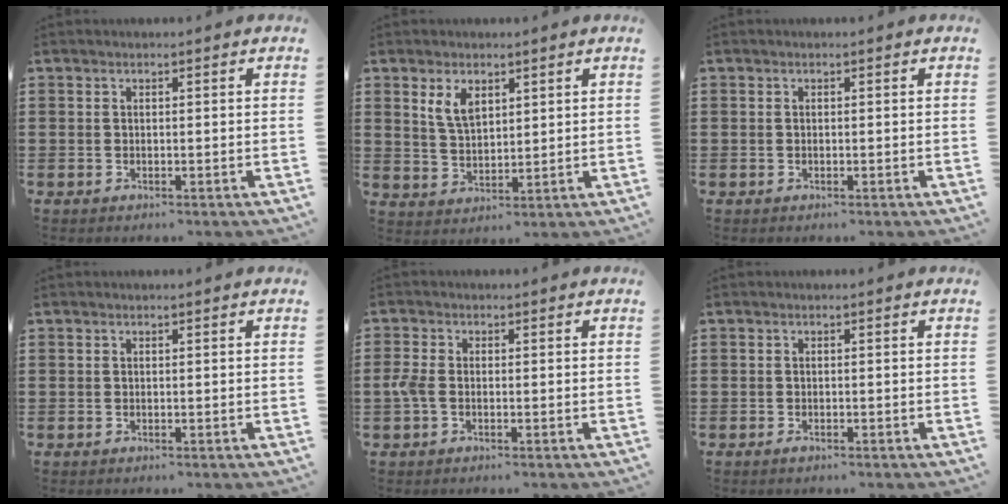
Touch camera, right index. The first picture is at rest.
{"total": 4.4, "force": [2.4, 2.2, 2.9], "torque": [-0.065, 0.005, 0.044]}
{"total": 0.0}
{"total": 0.0}
{"total": 2.4, "force": [-0.8, 1.2, 1.9], "torque": [-0.058, -0.005, -0.021]}
{"total": 0.5, "force": [-0.5, 0.2, 0.2], "torque": [-0.005, -0.003, -0.009]}